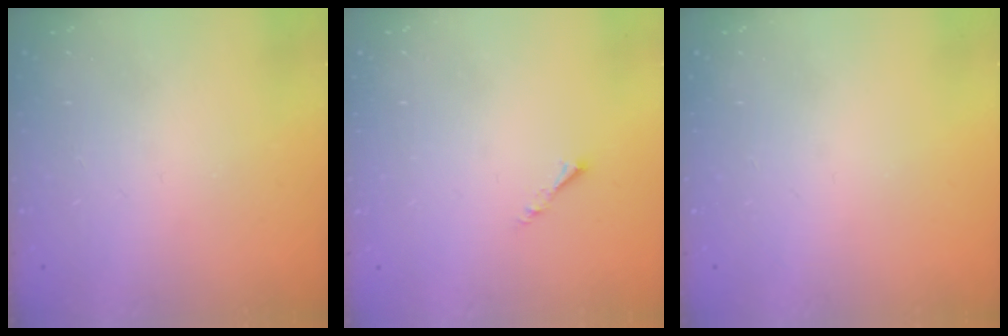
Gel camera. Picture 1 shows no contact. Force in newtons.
{"total": 1.1, "press": 1.0, "slide": 0.3}
{"total": 0.0}